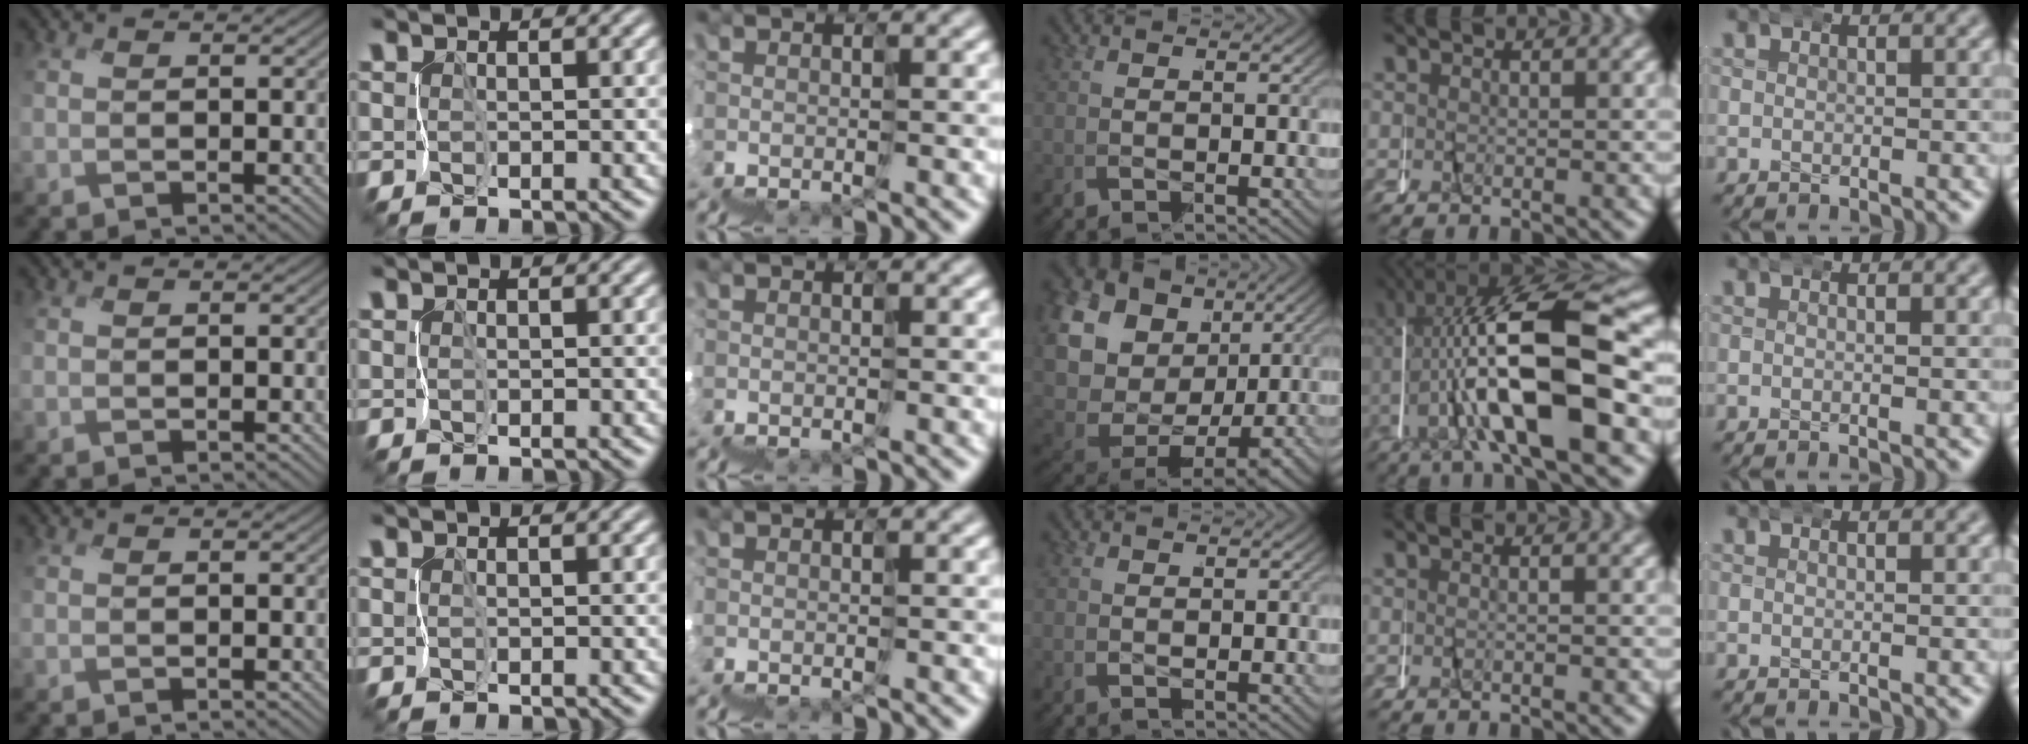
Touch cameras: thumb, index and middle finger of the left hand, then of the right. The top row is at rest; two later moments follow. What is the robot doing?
{"motion": "wrap", "object": "netting"}